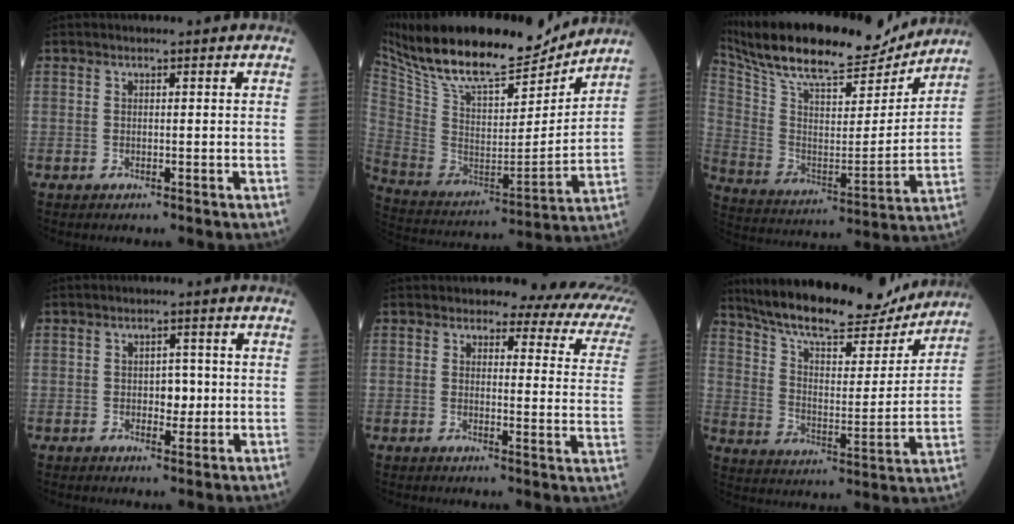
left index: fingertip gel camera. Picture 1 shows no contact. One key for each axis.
{"total": 25.1, "fx": 21.1, "fy": 6.4, "fz": 11.9, "tx": -0.224, "ty": -0.003, "tz": 0.346}
{"total": 23.3, "fx": 20.6, "fy": 4.6, "fz": 9.8, "tx": -0.185, "ty": 0.002, "tz": 0.331}
{"total": 2.8, "fx": -0.4, "fy": 1.8, "fz": 2.1, "tx": -0.023, "ty": 0.001, "tz": -0.005}
{"total": 13.1, "fx": 11.4, "fy": 3.0, "fz": 5.7, "tx": -0.046, "ty": -0.055, "tz": 0.098}
{"total": 21.3, "fx": 18.6, "fy": 4.7, "fz": 9.2, "tx": -0.152, "ty": -0.001, "tz": 0.278}